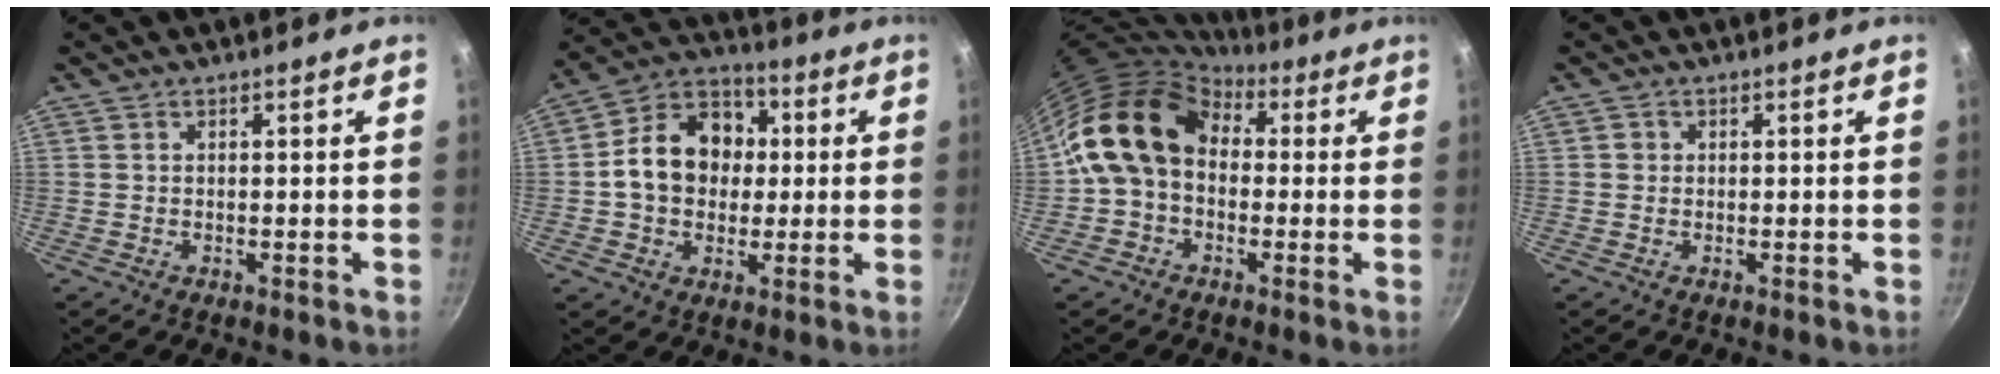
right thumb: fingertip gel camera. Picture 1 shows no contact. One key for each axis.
{"total": 14.7, "fx": 0.9, "fy": 11.7, "fz": 8.7, "tx": -0.111, "ty": 0.027, "tz": 0.000}
{"total": 13.4, "fx": 1.6, "fy": 10.2, "fz": 8.6, "tx": -0.121, "ty": 0.026, "tz": 0.009}
{"total": 1.0, "fx": 0.0, "fy": 1.0, "fz": 0.2, "tx": 0.000, "ty": 0.001, "tz": -0.002}